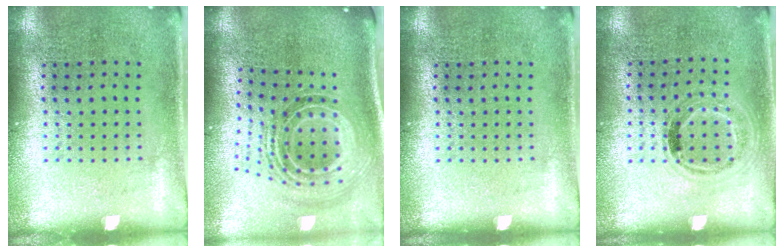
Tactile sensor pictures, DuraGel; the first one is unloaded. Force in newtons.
{"total": 1.9, "press": 1.4, "slide": 1.2}
{"total": 0.0}
{"total": 1.1, "press": 0.9, "slide": 0.6}